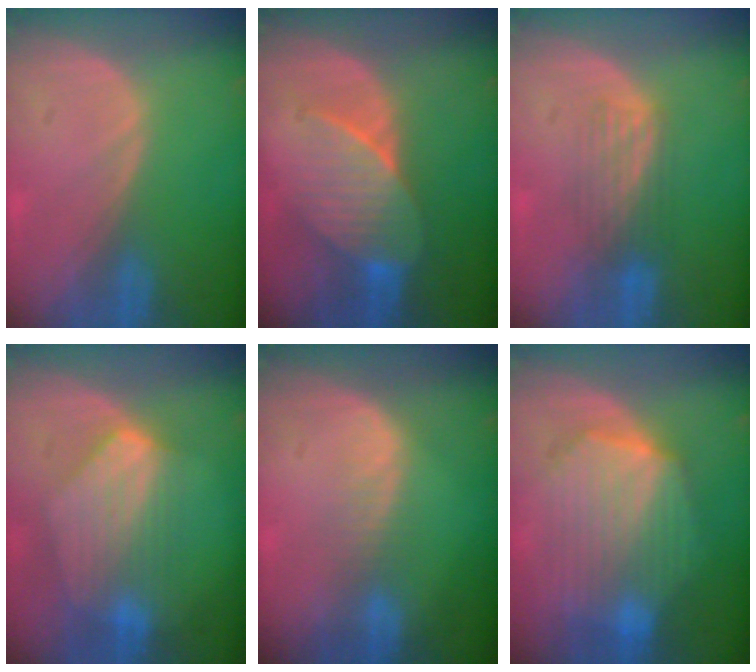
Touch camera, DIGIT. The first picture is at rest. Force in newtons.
{"total": 7.3, "press": 7.1, "slide": 1.6}
{"total": 4.1, "press": 4.1, "slide": 0.1}
{"total": 7.9, "press": 7.6, "slide": 2.2}
{"total": 2.4, "press": 2.4, "slide": 0.2}
{"total": 10.4, "press": 10.4, "slide": 0.8}